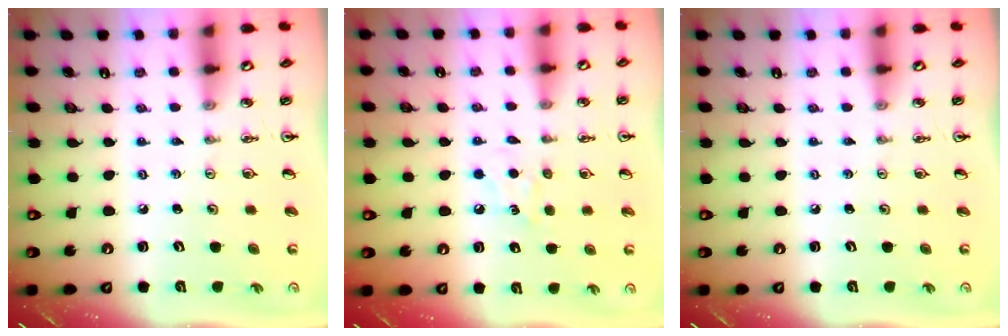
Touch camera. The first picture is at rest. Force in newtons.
{"total": 5.9, "press": 5.8, "slide": 0.7}
{"total": 0.0}